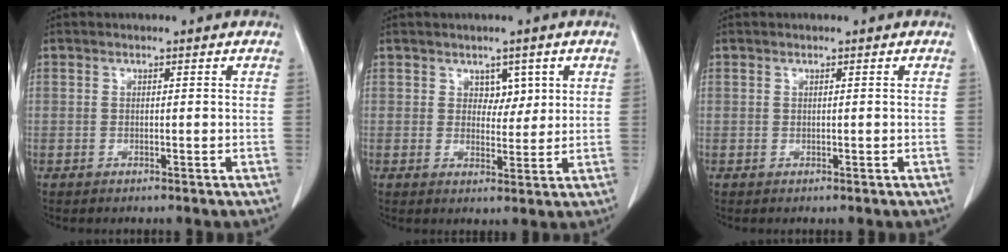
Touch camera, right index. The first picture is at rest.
{"total": 3.3, "force": [1.4, 2.2, 2.0], "torque": [-0.018, 0.001, 0.023]}
{"total": 0.0}